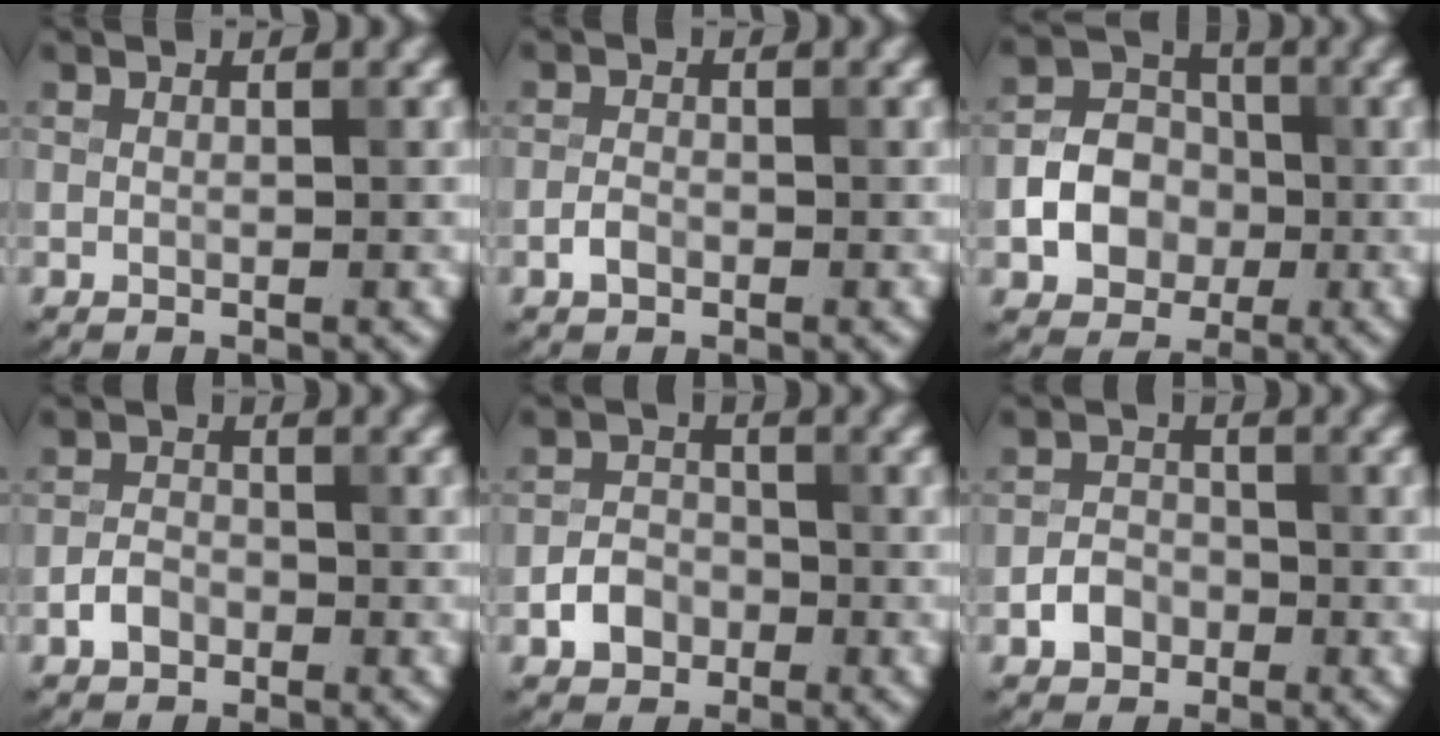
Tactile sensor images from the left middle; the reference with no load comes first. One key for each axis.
{"total": 1.3, "fx": -0.7, "fy": 0.8, "fz": 0.7, "tx": -0.013, "ty": 0.001, "tz": -0.017}
{"total": 5.0, "fx": -1.2, "fy": 4.1, "fz": 2.5, "tx": -0.040, "ty": 0.003, "tz": -0.026}
{"total": 2.0, "fx": -1.1, "fy": 1.4, "fz": 0.9, "tx": -0.014, "ty": 0.004, "tz": -0.024}
{"total": 2.8, "fx": -1.3, "fy": 2.2, "fz": 1.2, "tx": -0.014, "ty": 0.004, "tz": -0.027}
{"total": 2.4, "fx": -1.2, "fy": 1.9, "fz": 1.0, "tx": -0.012, "ty": 0.003, "tz": -0.026}